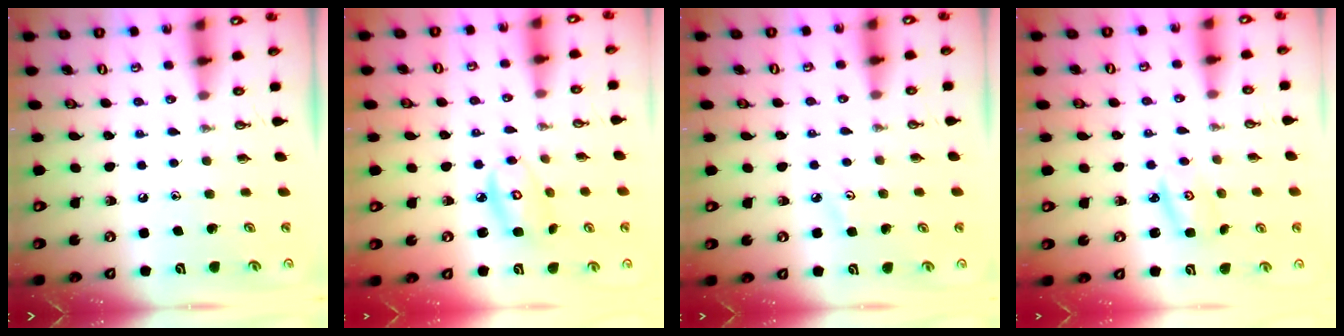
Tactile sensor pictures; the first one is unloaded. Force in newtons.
{"total": 6.9, "press": 6.9, "slide": 0.2}
{"total": 2.8, "press": 2.8, "slide": 0.4}
{"total": 2.6, "press": 2.6, "slide": 0.2}